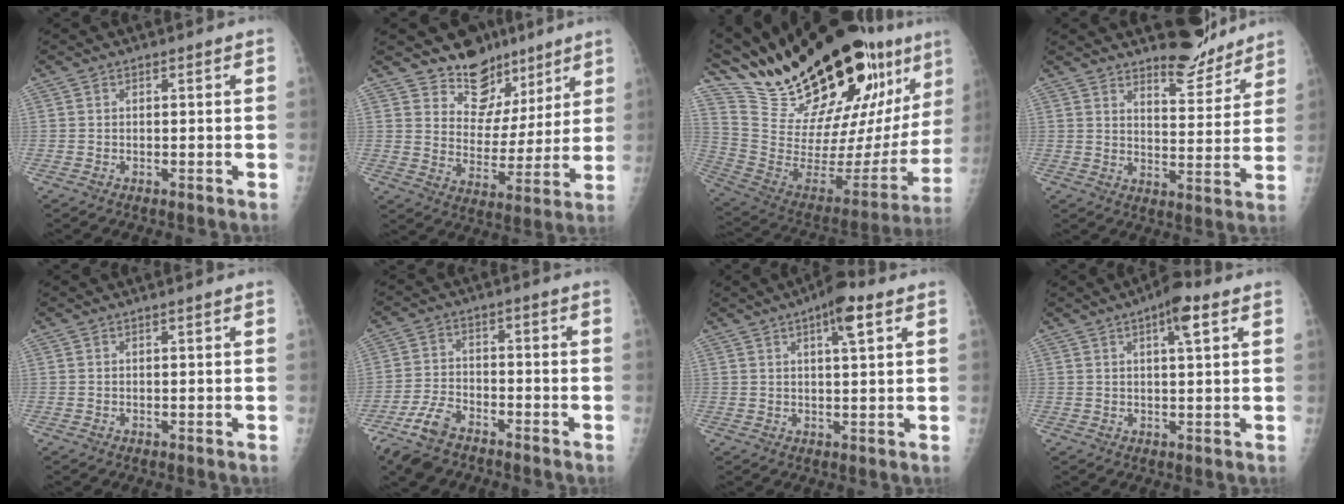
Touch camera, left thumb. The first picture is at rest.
{"total": 11.9, "force": [9.1, 7.3, 2.4], "torque": [0.010, -0.058, 0.143]}
{"total": 35.8, "force": [27.0, 9.4, 21.5], "torque": [-0.331, -0.125, 0.418]}
{"total": 8.6, "force": [7.9, 2.4, 2.6], "torque": [-0.009, -0.070, 0.120]}
{"total": 0.0}
{"total": 8.5, "force": [-6.1, 4.2, 4.2], "torque": [-0.091, 0.017, -0.116]}
{"total": 6.4, "force": [3.2, 1.6, 5.4], "torque": [-0.078, -0.002, 0.045]}
{"total": 5.8, "force": [2.7, 1.5, 4.9], "torque": [-0.070, -0.001, 0.037]}